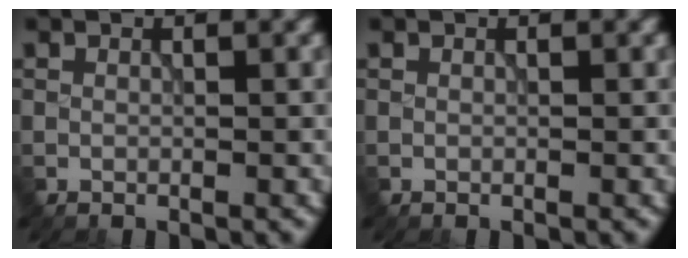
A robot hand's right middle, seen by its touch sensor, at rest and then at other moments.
{"total": 0.0}